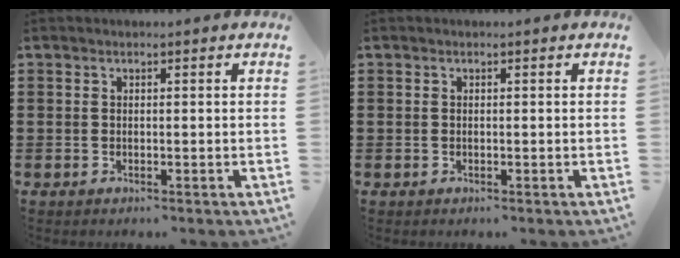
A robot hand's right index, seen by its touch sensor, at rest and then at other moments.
{"total": 0.0}